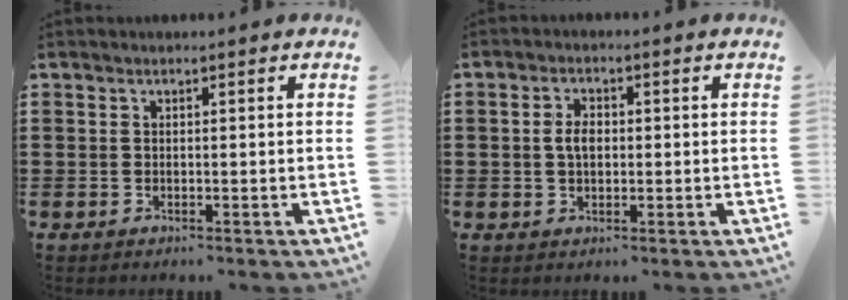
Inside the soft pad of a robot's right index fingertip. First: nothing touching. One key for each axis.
{"total": 3.2, "fx": 0.1, "fy": 1.9, "fz": 2.6, "tx": -0.053, "ty": 0.009, "tz": 0.000}